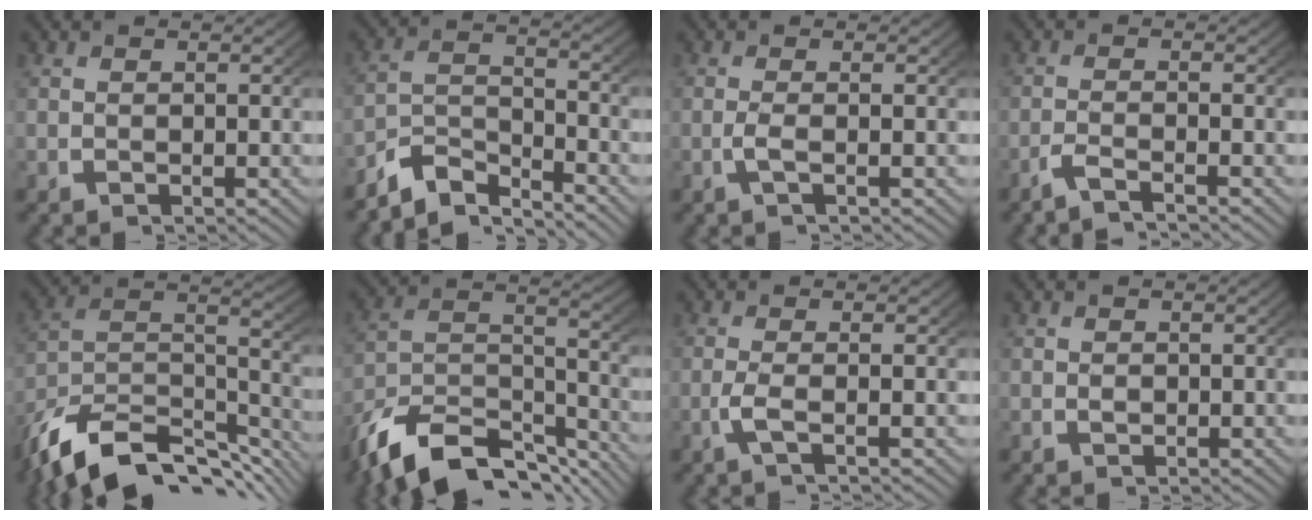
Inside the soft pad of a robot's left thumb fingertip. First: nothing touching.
{"total": 6.5, "force": [-4.7, 3.3, 3.0], "torque": [-0.058, -0.016, -0.082]}
{"total": 1.6, "force": [-0.4, 0.1, 1.6], "torque": [-0.041, -0.002, -0.007]}
{"total": 2.0, "force": [-1.7, 0.1, 1.1], "torque": [-0.026, 0.003, -0.038]}
{"total": 12.9, "force": [-7.6, 6.6, 8.0], "torque": [-0.170, -0.035, -0.106]}
{"total": 11.8, "force": [-7.8, 5.8, 6.8], "torque": [-0.139, -0.029, -0.117]}
{"total": 2.1, "force": [-0.5, 0.2, 2.0], "torque": [-0.056, -0.003, -0.010]}
{"total": 0.7, "force": [0.1, 0.6, 0.5], "torque": [-0.009, -0.007, 0.006]}